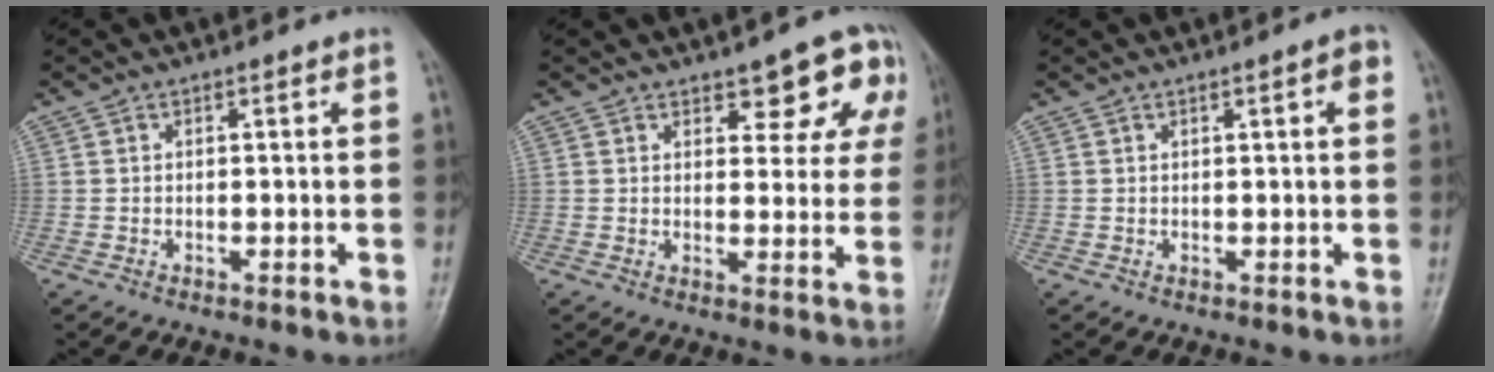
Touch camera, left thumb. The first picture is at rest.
{"total": 8.2, "force": [4.7, 4.0, 5.4], "torque": [-0.024, -0.021, 0.057]}
{"total": 2.2, "force": [0.8, 0.3, 2.0], "torque": [-0.026, 0.002, 0.011]}